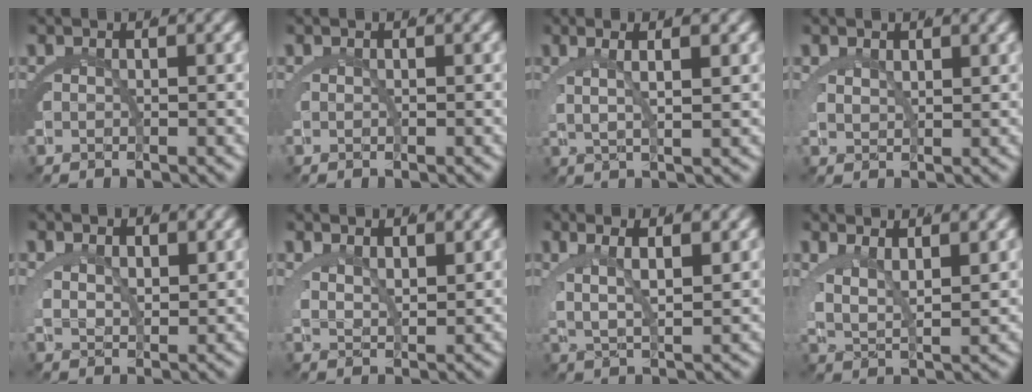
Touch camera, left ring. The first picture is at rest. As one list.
[{"total": 0.5, "force": [-0.3, 0.4, -0.2], "torque": [0.007, 0.005, -0.012]}, {"total": 4.7, "force": [1.4, 2.2, 3.9], "torque": [-0.053, 0.018, 0.012]}, {"total": 1.4, "force": [0.9, 1.0, 0.3], "torque": [-0.010, -0.003, 0.016]}, {"total": 2.5, "force": [0.8, 2.1, 1.2], "torque": [-0.024, -0.007, 0.014]}, {"total": 2.7, "force": [1.5, 1.9, 1.2], "torque": [-0.024, -0.003, 0.023]}, {"total": 5.1, "force": [1.1, 2.9, 4.0], "torque": [-0.067, 0.008, 0.013]}, {"total": 4.9, "force": [1.0, 3.5, 3.3], "torque": [-0.069, -0.005, 0.011]}]